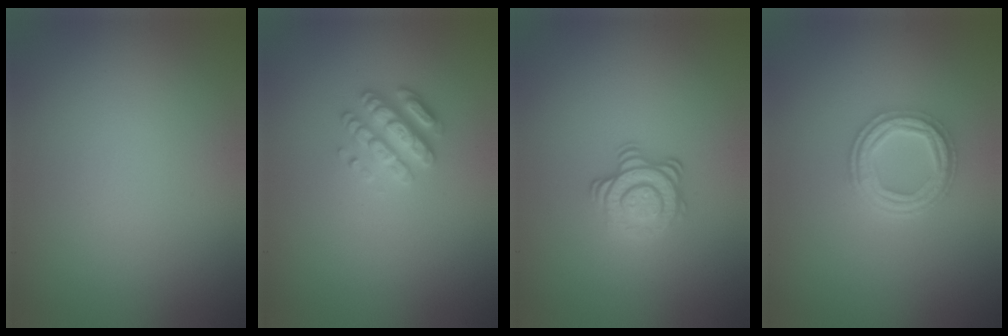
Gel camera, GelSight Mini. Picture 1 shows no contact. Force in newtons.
{"total": 2.8, "press": 2.7, "slide": 0.6}
{"total": 3.5, "press": 2.5, "slide": 2.4}
{"total": 4.2, "press": 3.2, "slide": 2.7}